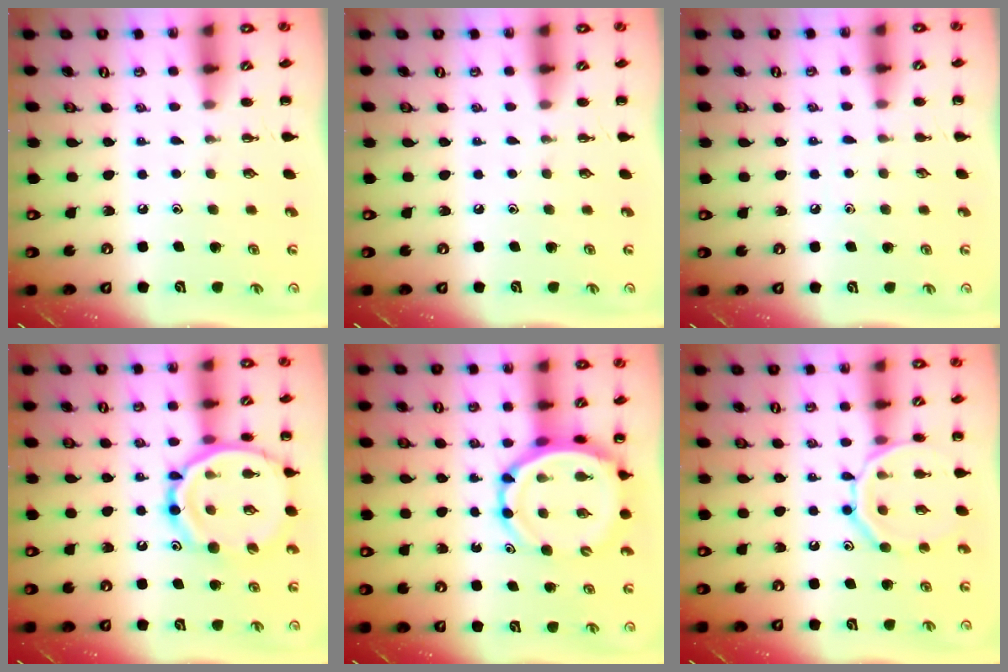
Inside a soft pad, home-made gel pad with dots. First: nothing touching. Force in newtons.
{"total": 0.0}
{"total": 3.9, "press": 3.7, "slide": 1.3}
{"total": 18.5, "press": 18.3, "slide": 2.4}
{"total": 8.9, "press": 8.4, "slide": 2.9}
{"total": 14.0, "press": 14.0, "slide": 1.2}